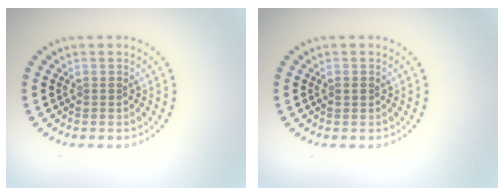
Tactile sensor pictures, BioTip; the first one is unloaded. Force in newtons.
{"total": 0.9, "press": 0.9, "slide": 0.1}